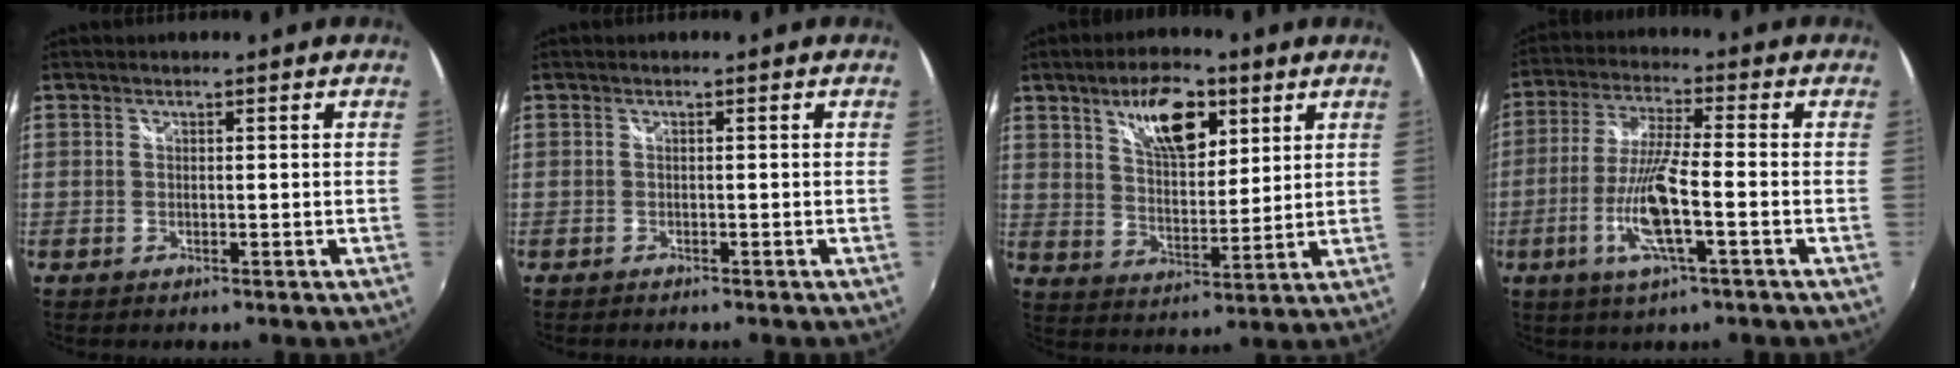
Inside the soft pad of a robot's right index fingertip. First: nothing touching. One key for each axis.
{"total": 0.9, "fx": -0.9, "fy": 0.1, "fz": 0.2, "tx": -0.006, "ty": -0.007, "tz": -0.015}
{"total": 11.7, "fx": 6.1, "fy": 5.1, "fz": 8.6, "tx": -0.139, "ty": 0.012, "tz": 0.105}
{"total": 10.8, "fx": -3.5, "fy": 1.0, "fz": 10.2, "tx": -0.210, "ty": -0.005, "tz": -0.065}